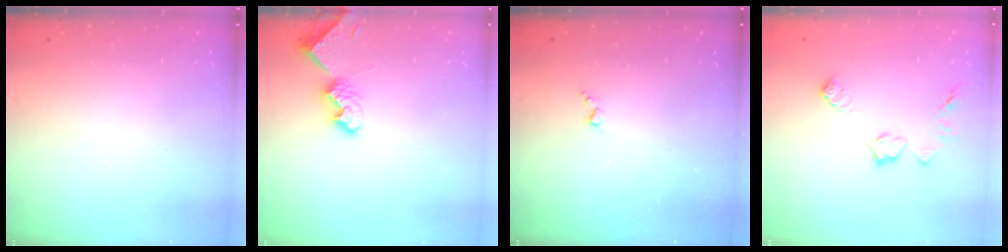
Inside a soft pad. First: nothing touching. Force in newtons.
{"total": 7.5, "press": 7.5, "slide": 0.7}
{"total": 3.3, "press": 3.3, "slide": 0.5}
{"total": 9.1, "press": 9.1, "slide": 0.2}